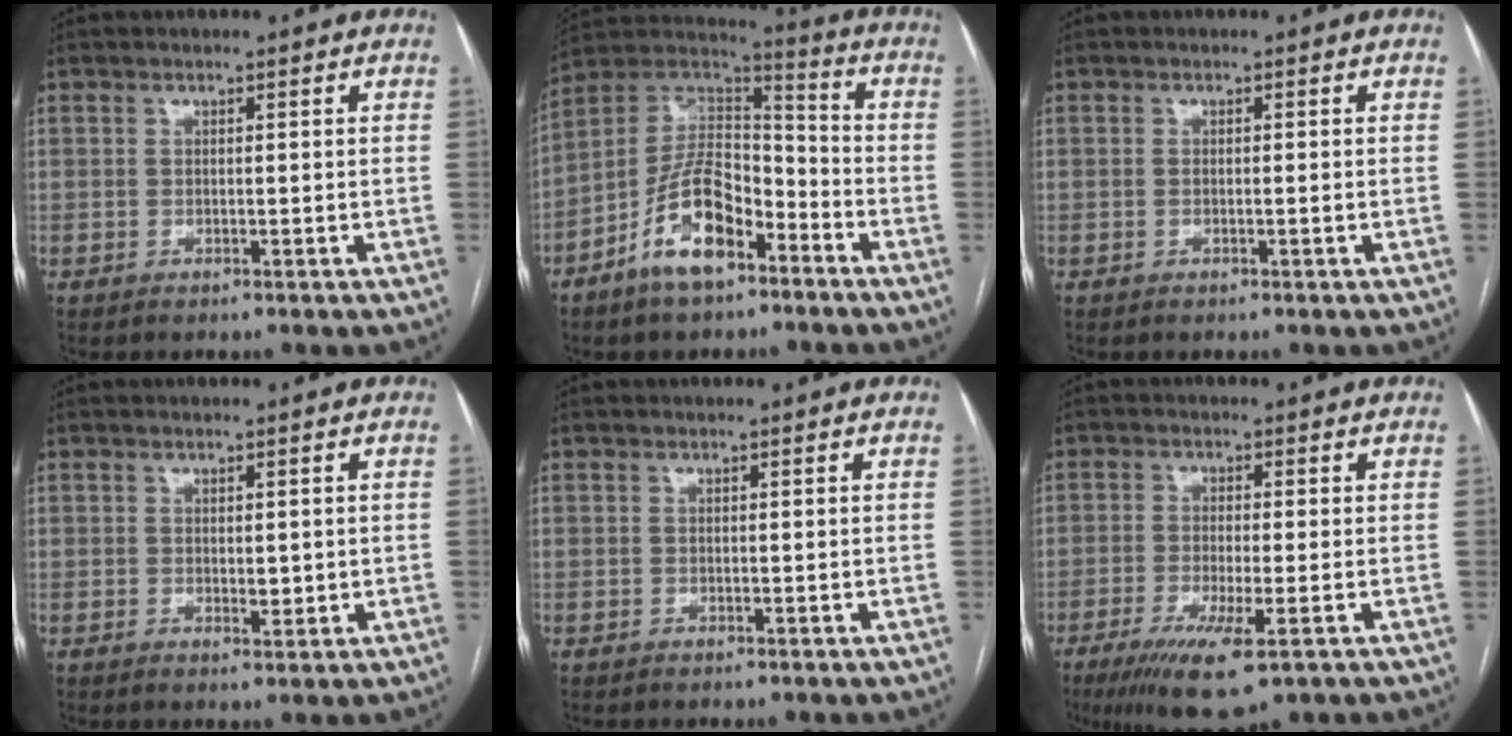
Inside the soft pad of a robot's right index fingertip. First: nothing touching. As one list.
[{"total": 13.8, "force": [-7.5, 6.0, 9.9], "torque": [-0.194, 0.018, -0.135]}, {"total": 0.8, "force": [-0.1, 0.1, 0.8], "torque": [-0.017, -0.001, 0.000]}, {"total": 2.0, "force": [0.1, 1.0, 1.8], "torque": [-0.025, -0.005, 0.005]}, {"total": 0.0}, {"total": 8.8, "force": [-4.6, 1.1, 7.4], "torque": [-0.135, -0.026, -0.075]}]